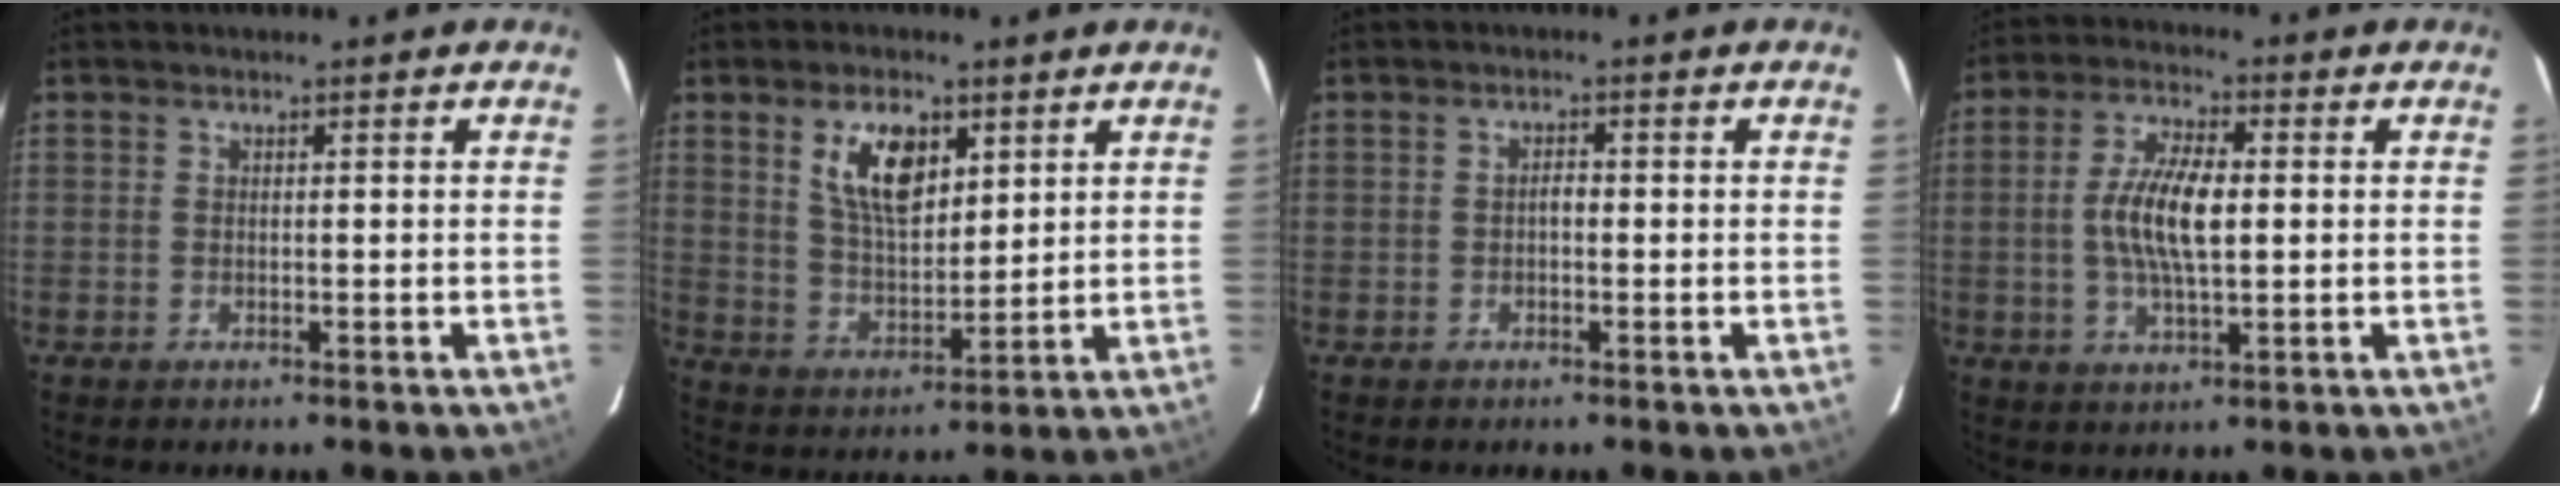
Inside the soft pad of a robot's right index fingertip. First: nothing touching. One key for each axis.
{"total": 10.3, "fx": 4.8, "fy": 5.0, "fz": 7.6, "tx": -0.136, "ty": 0.007, "tz": 0.097}
{"total": 1.2, "fx": -0.3, "fy": 0.7, "fz": 1.0, "tx": -0.017, "ty": 0.007, "tz": -0.007}
{"total": 9.5, "fx": 0.2, "fy": 3.5, "fz": 8.8, "tx": -0.172, "ty": 0.006, "tz": 0.003}